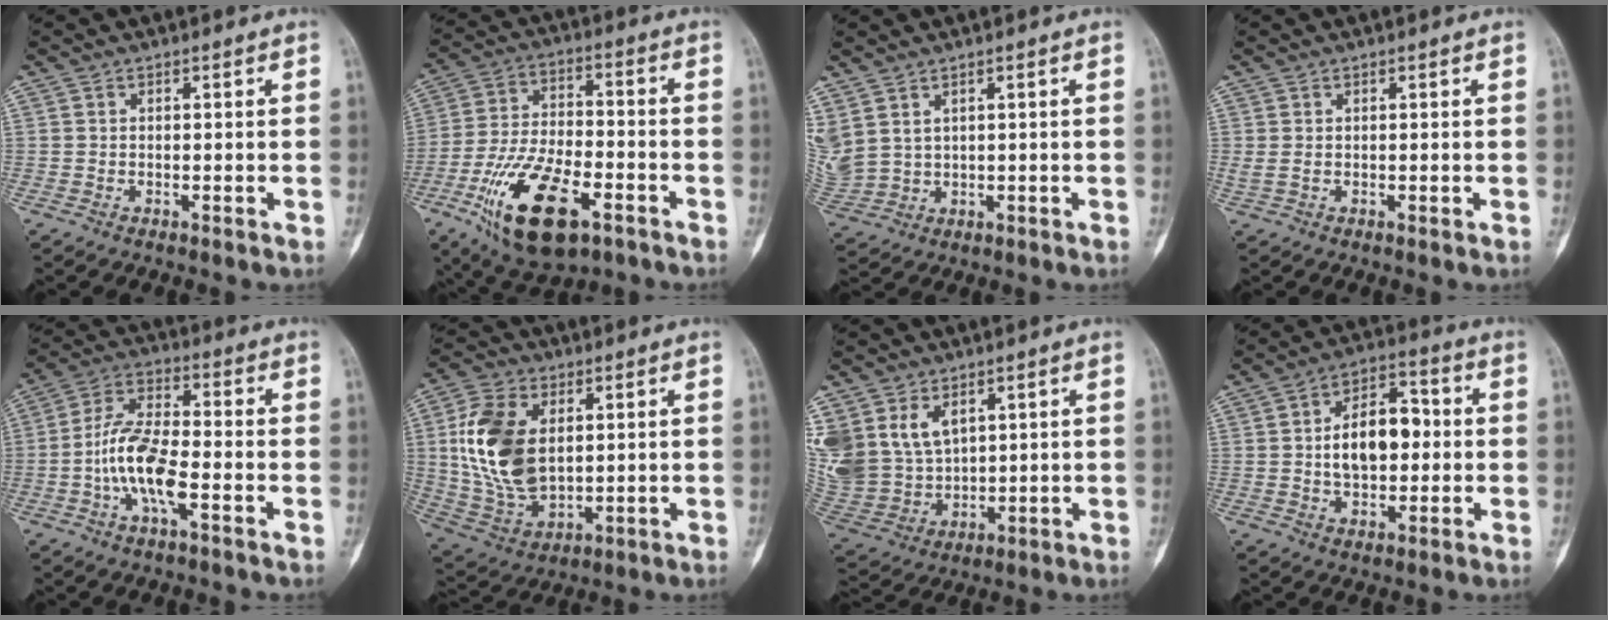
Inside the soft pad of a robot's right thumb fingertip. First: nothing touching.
{"total": 18.6, "force": [-8.6, 8.6, 14.1], "torque": [-0.257, 0.029, -0.144]}
{"total": 7.3, "force": [3.2, 4.8, 4.6], "torque": [-0.119, -0.006, 0.081]}
{"total": 1.4, "force": [0.1, 0.6, 1.2], "torque": [-0.030, 0.001, 0.008]}
{"total": 11.3, "force": [-3.3, 4.1, 10.0], "torque": [-0.207, 0.029, -0.068]}
{"total": 17.1, "force": [2.7, 10.6, 13.1], "torque": [-0.251, -0.011, 0.061]}
{"total": 16.1, "force": [6.3, 11.8, 9.1], "torque": [-0.209, -0.005, 0.151]}
{"total": 12.1, "force": [0.2, 7.3, 9.7], "torque": [-0.133, 0.024, 0.001]}